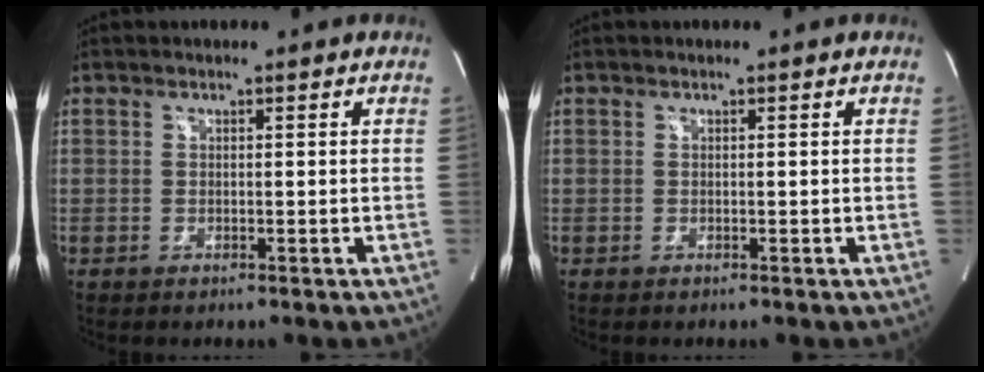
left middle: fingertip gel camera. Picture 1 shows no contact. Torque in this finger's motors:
{"motor_torque": [0.18, -0.16, 0.14, 0.02]}